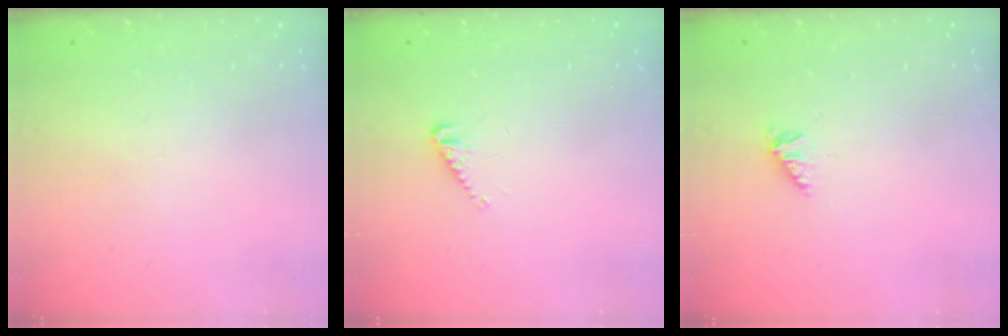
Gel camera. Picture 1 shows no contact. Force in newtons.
{"total": 1.7, "press": 1.7, "slide": 0.4}
{"total": 1.9, "press": 1.9, "slide": 0.4}